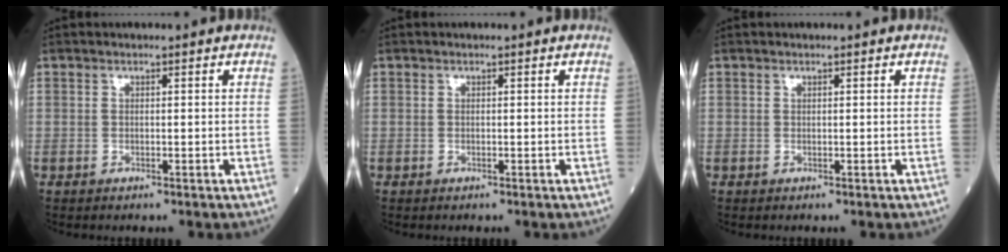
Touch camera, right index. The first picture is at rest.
{"total": 0.0}
{"total": 0.0}